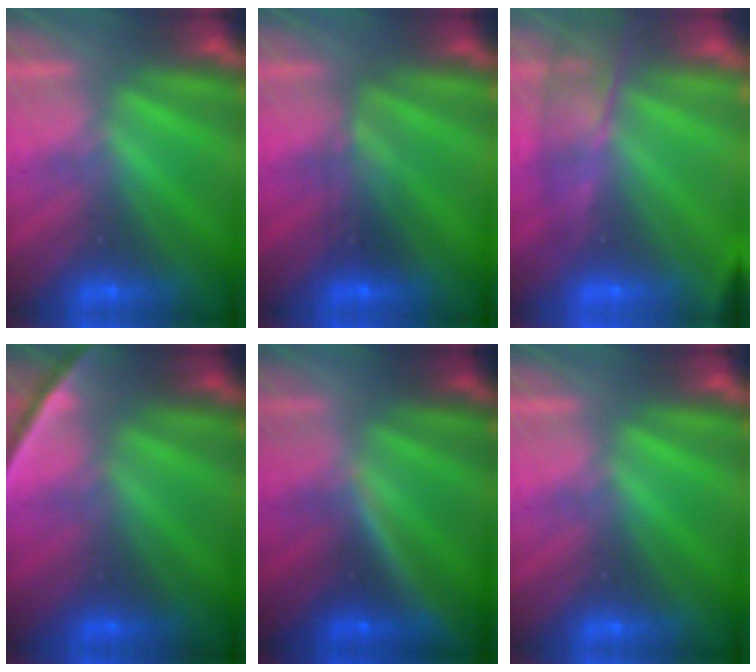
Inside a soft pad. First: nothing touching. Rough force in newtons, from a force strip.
{"total": 2.4}
{"total": 7.8}
{"total": 2.1}
{"total": 3.2}
{"total": 0.0}